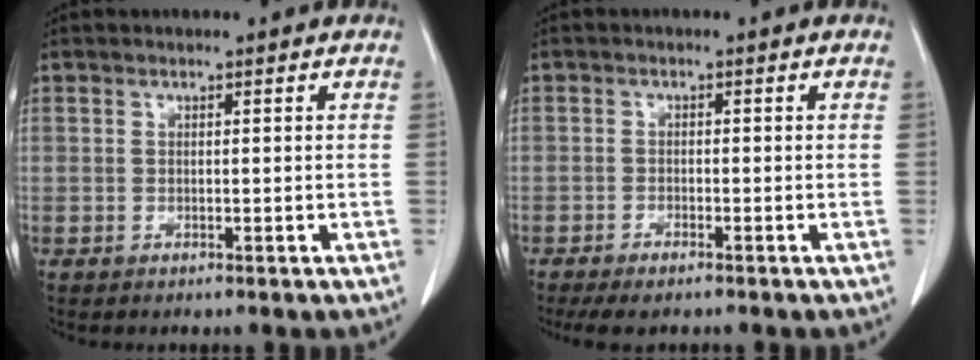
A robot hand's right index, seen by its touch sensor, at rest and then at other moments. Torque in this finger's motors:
{"motor_torque": [0.40, -0.36, 0.09, 0.01]}